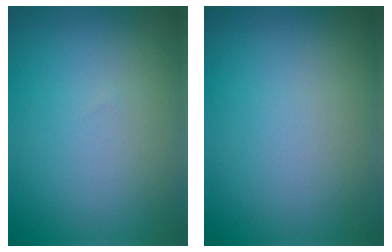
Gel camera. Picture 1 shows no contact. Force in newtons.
{"total": 0.0}